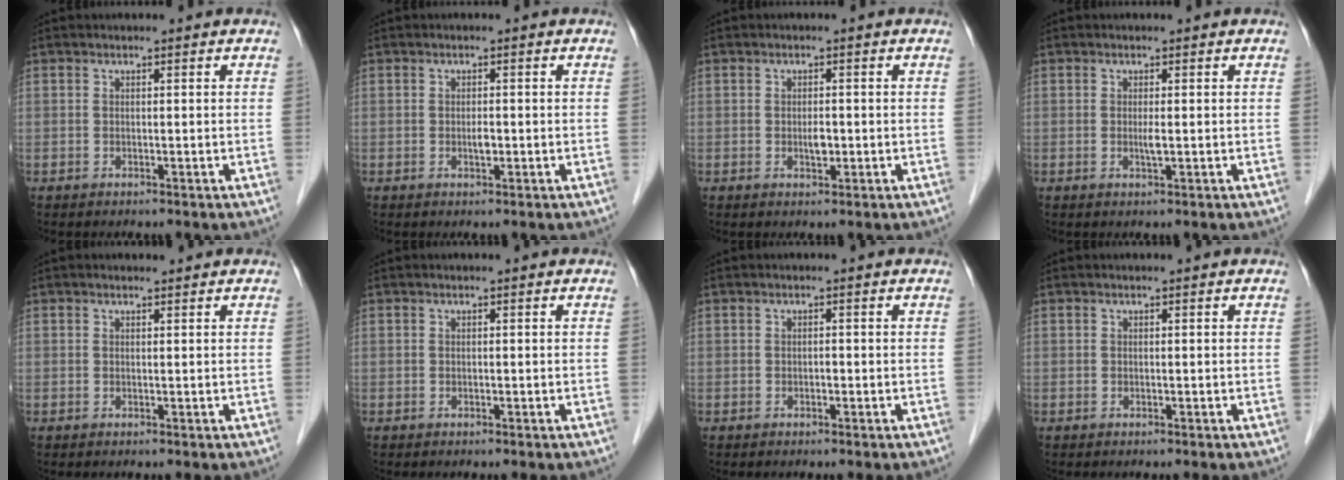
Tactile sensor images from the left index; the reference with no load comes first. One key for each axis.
{"total": 1.3, "fx": -0.9, "fy": 0.3, "fz": 0.9, "tx": -0.019, "ty": -0.006, "tz": -0.013}
{"total": 1.7, "fx": -0.9, "fy": 0.7, "fz": 1.3, "tx": -0.025, "ty": -0.006, "tz": -0.012}
{"total": 1.3, "fx": -0.7, "fy": -0.1, "fz": 1.0, "tx": -0.023, "ty": -0.009, "tz": -0.009}
{"total": 0.0}
{"total": 0.7, "fx": -0.7, "fy": -0.1, "fz": 0.0, "tx": -0.001, "ty": -0.006, "tz": -0.009}
{"total": 0.9, "fx": -0.8, "fy": 0.1, "fz": 0.2, "tx": -0.003, "ty": -0.004, "tz": -0.014}
{"total": 0.0}